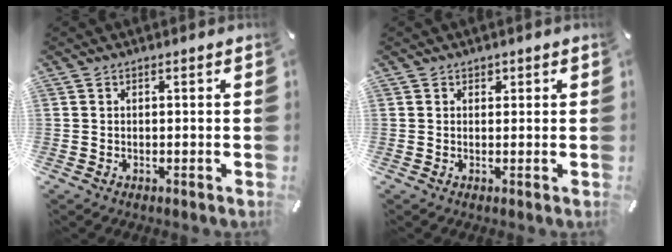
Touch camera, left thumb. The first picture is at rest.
{"total": 1.0, "force": [0.5, 0.8, 0.2], "torque": [0.005, -0.001, 0.007]}